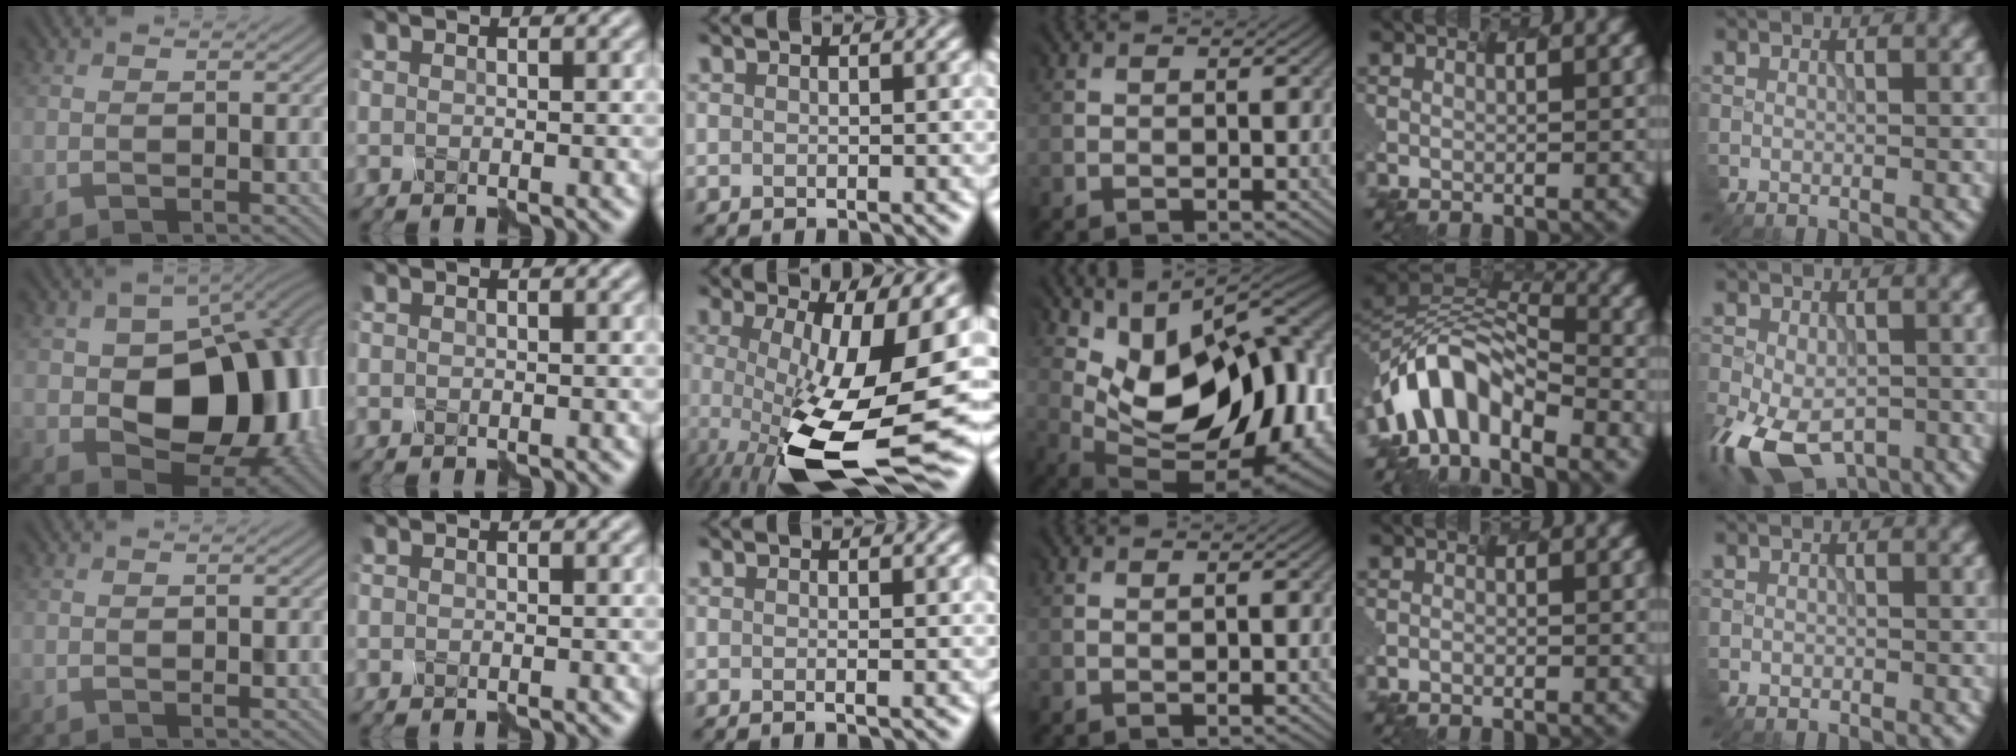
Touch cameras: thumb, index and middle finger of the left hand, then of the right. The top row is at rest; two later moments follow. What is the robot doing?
{"motion": "disassemble", "object": "markers"}